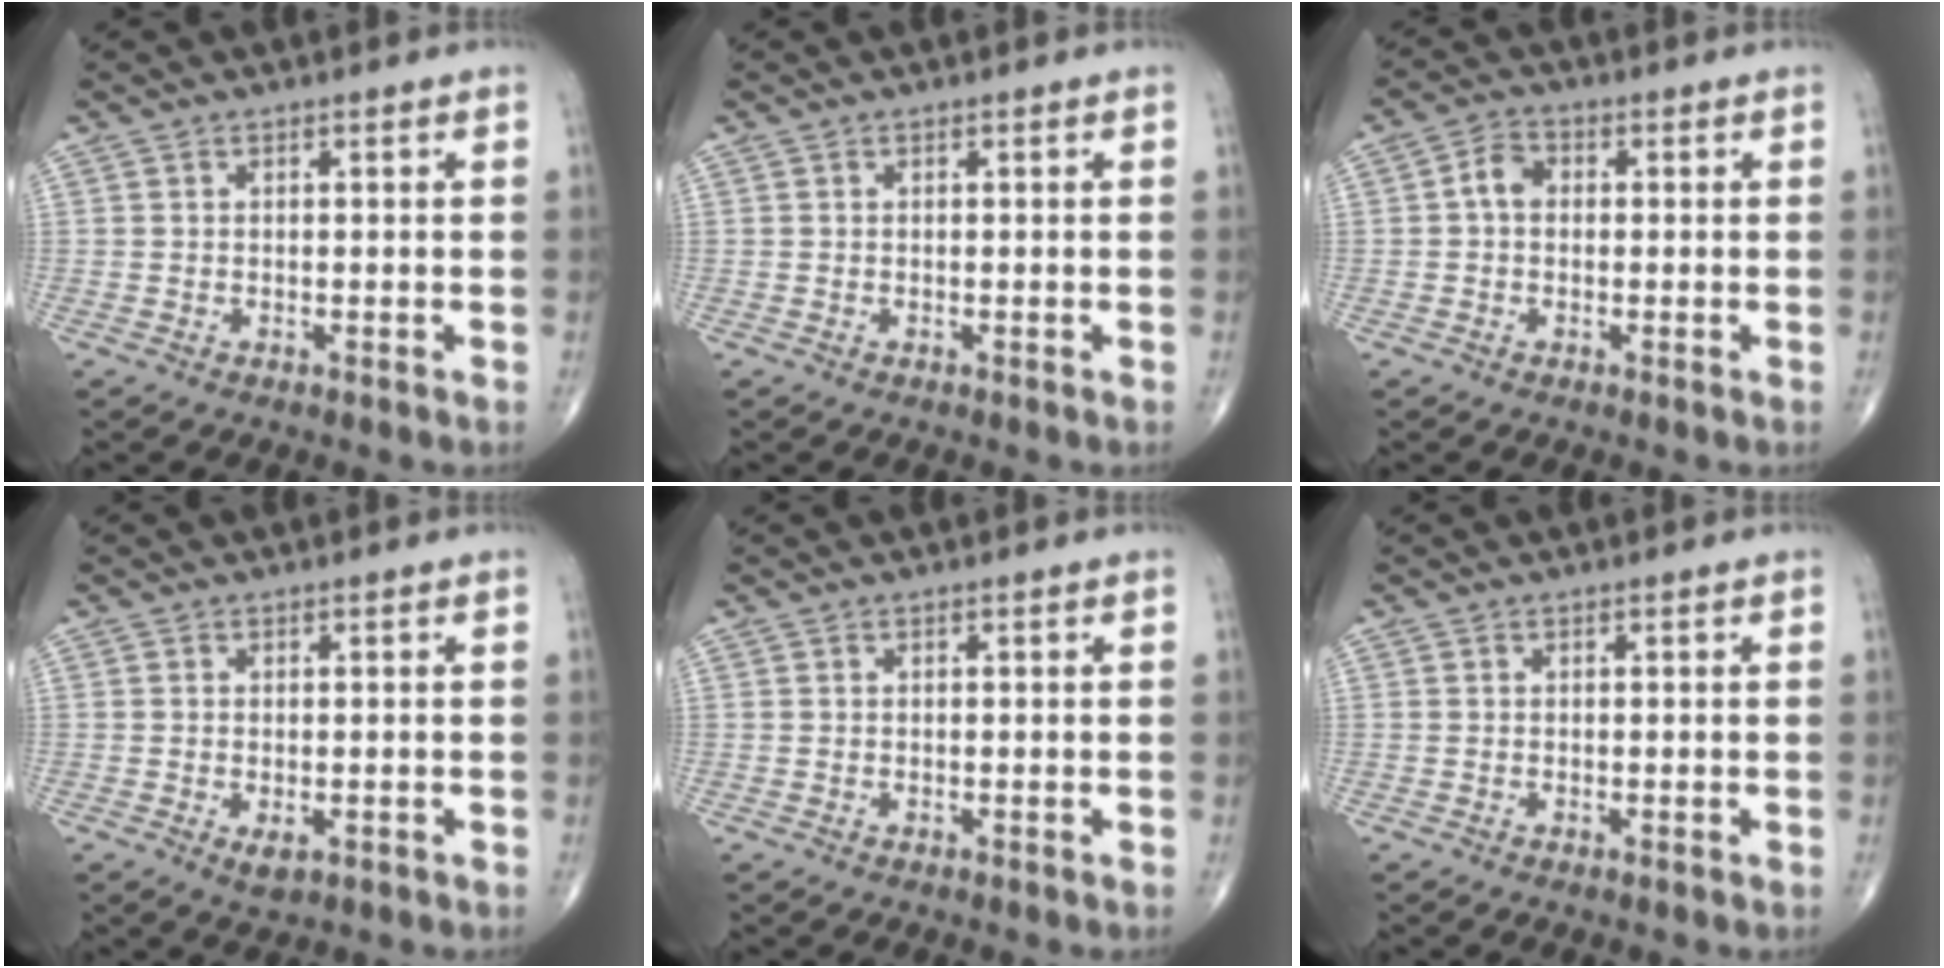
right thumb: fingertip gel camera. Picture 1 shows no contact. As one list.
[{"total": 0.0}, {"total": 3.7, "force": [0.1, 2.8, 2.4], "torque": [-0.037, 0.015, -0.007]}, {"total": 2.4, "force": [-0.8, 1.2, 1.9], "torque": [-0.026, -0.003, -0.008]}, {"total": 0.0}, {"total": 0.0}]